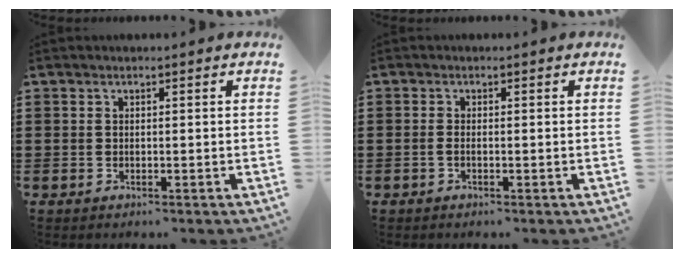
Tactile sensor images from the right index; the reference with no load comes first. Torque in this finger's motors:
{"motor_torque": [-0.01, 0.54, 0.02, 0.01]}